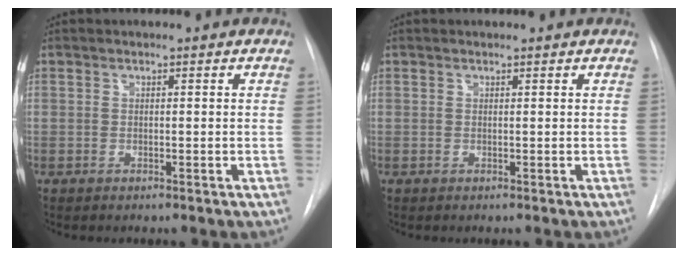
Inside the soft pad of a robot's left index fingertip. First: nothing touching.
{"total": 1.0, "force": [1.0, 0.0, 0.0], "torque": [-0.003, 0.004, 0.016]}